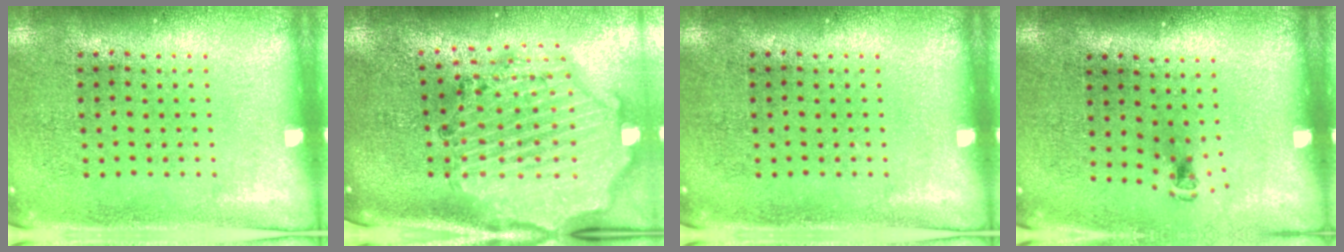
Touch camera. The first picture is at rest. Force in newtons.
{"total": 2.9, "press": 2.6, "slide": 1.2}
{"total": 0.0}
{"total": 0.6, "press": 0.4, "slide": 0.5}